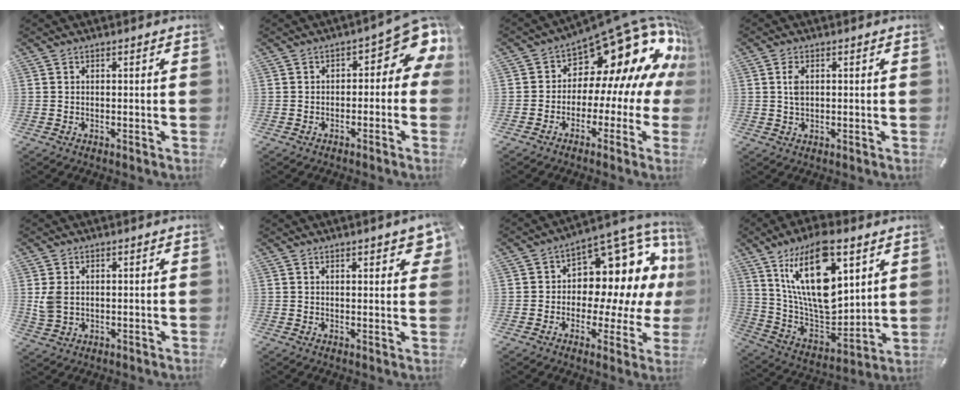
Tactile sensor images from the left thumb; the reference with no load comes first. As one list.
[{"total": 8.8, "force": [3.0, 4.1, 7.2], "torque": [-0.091, -0.032, 0.049]}, {"total": 19.4, "force": [10.2, 10.2, 13.0], "torque": [-0.185, -0.089, 0.178]}, {"total": 3.1, "force": [0.6, 1.8, 2.4], "torque": [-0.053, 0.007, 0.009]}, {"total": 4.5, "force": [0.9, 3.2, 2.9], "torque": [-0.057, 0.000, 0.015]}, {"total": 3.9, "force": [2.6, 1.1, 2.7], "torque": [-0.041, -0.010, 0.043]}, {"total": 12.9, "force": [4.6, 8.7, 8.4], "torque": [-0.096, -0.066, 0.076]}, {"total": 22.5, "force": [10.4, 11.1, 16.5], "torque": [-0.337, -0.065, 0.170]}]